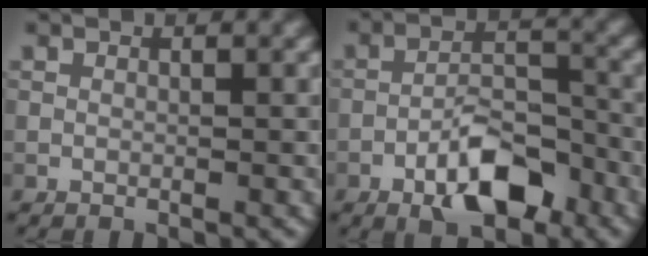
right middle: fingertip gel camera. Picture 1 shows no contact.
{"total": 6.7, "force": [-3.8, 2.7, 4.9], "torque": [-0.076, 0.008, -0.067]}